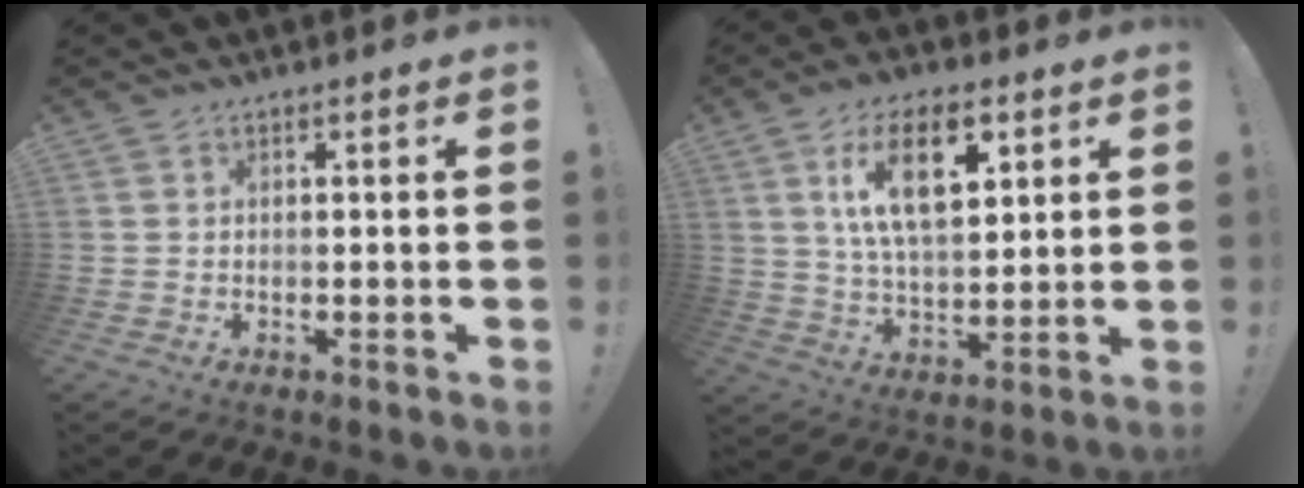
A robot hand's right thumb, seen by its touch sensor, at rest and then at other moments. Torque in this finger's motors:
{"motor_torque": [0.68, 2.24, 0.44, 0.05, 0.16]}